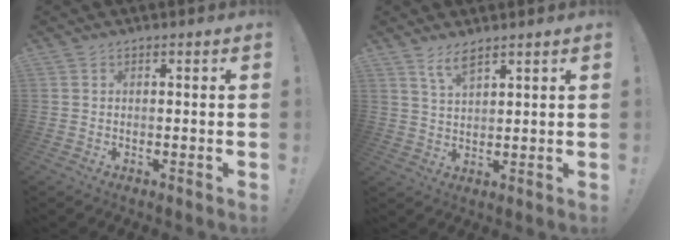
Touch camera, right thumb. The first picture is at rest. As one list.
[{"total": 5.1, "force": [3.9, 0.9, 3.2], "torque": [-0.061, -0.018, 0.069]}]